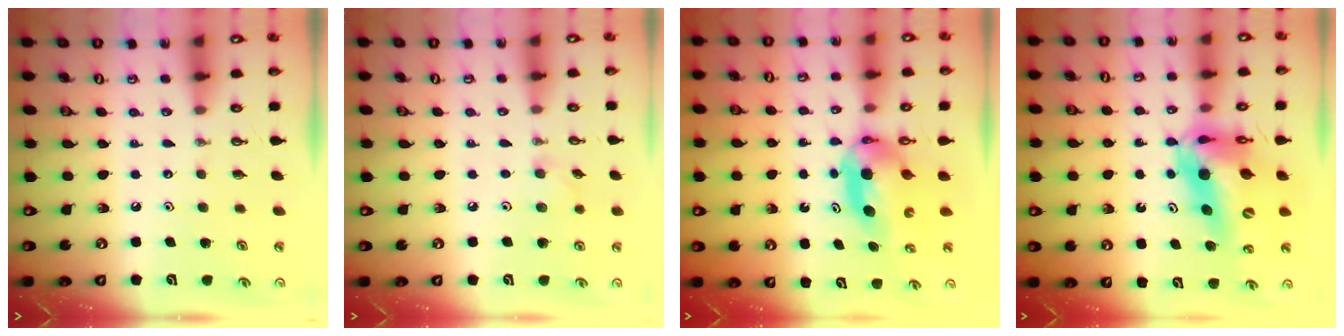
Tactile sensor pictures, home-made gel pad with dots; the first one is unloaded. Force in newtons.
{"total": 4.7, "press": 4.6, "slide": 0.9}
{"total": 6.4, "press": 6.0, "slide": 2.4}
{"total": 16.1, "press": 16.1, "slide": 1.4}